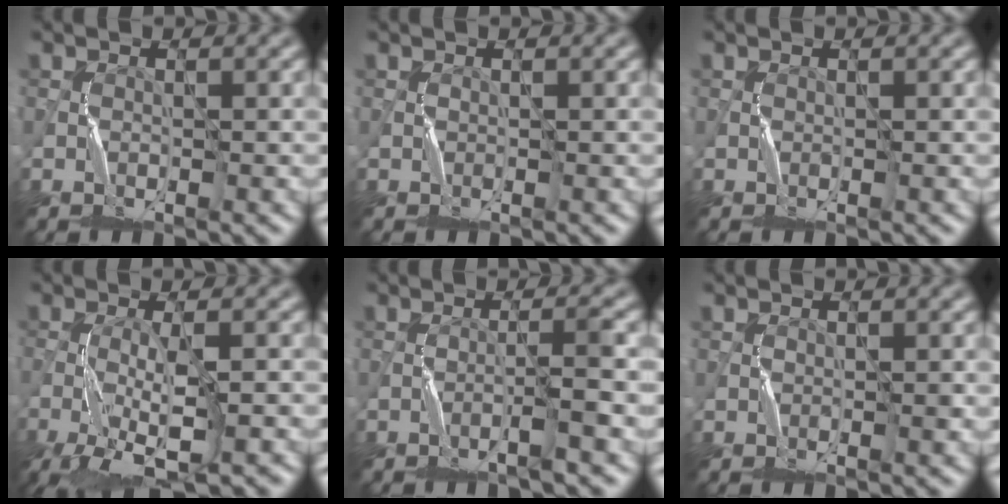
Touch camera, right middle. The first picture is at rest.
{"total": 0.0}
{"total": 0.0}
{"total": 7.7, "force": [-4.4, 1.9, 6.1], "torque": [-0.134, -0.022, -0.078]}
{"total": 1.9, "force": [-0.8, -0.6, 1.6], "torque": [-0.027, 0.011, -0.023]}
{"total": 0.0}